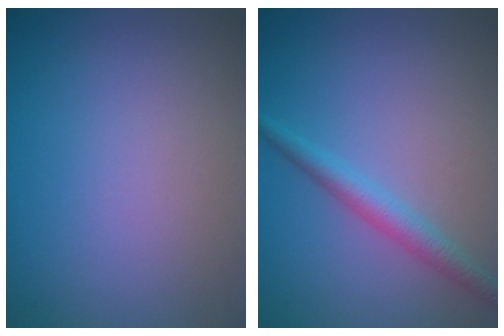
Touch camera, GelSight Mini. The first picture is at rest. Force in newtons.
{"total": 2.5, "press": 2.5, "slide": 0.1}